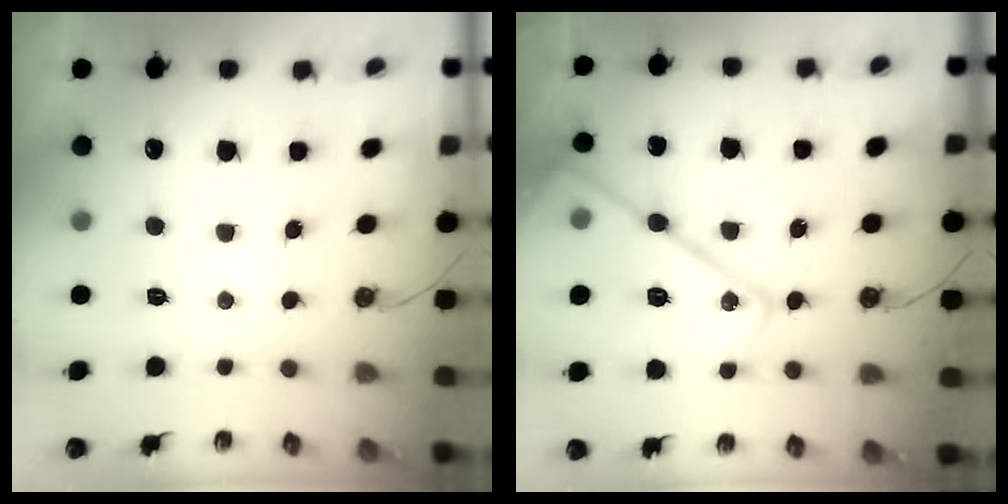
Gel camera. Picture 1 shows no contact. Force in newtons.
{"total": 24.7, "press": 24.5, "slide": 2.7}